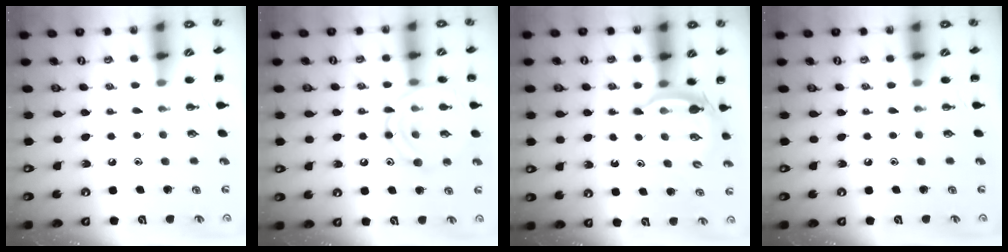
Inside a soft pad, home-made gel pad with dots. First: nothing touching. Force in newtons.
{"total": 12.4, "press": 12.3, "slide": 1.1}
{"total": 5.0, "press": 5.0, "slide": 0.3}
{"total": 0.0}